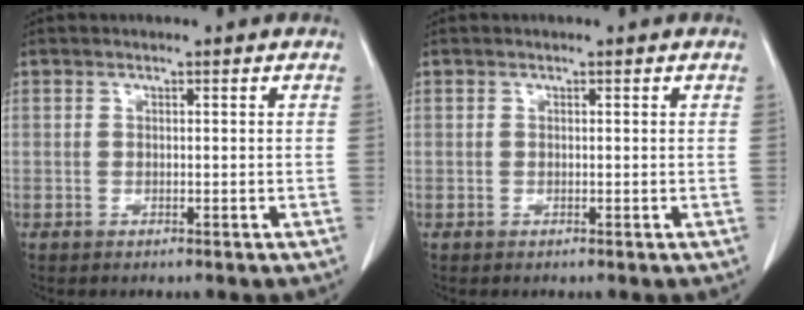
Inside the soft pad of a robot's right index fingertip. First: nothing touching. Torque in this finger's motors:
{"motor_torque": [-0.06, 0.04, 0.02, -0.01]}